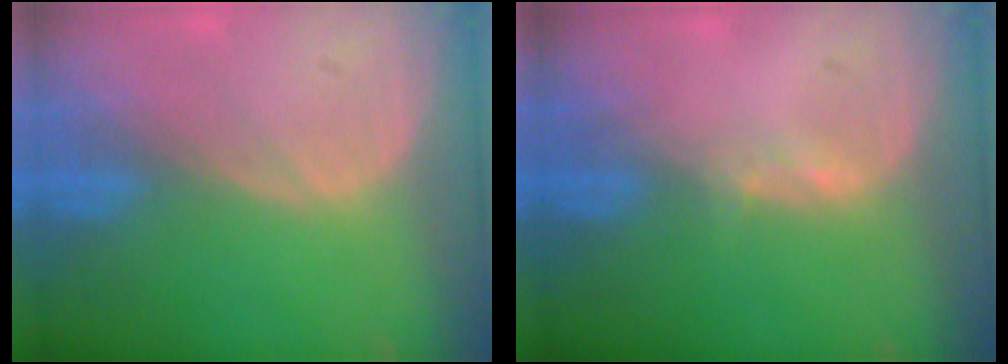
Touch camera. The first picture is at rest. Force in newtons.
{"total": 1.0, "press": 0.8, "slide": 0.5}